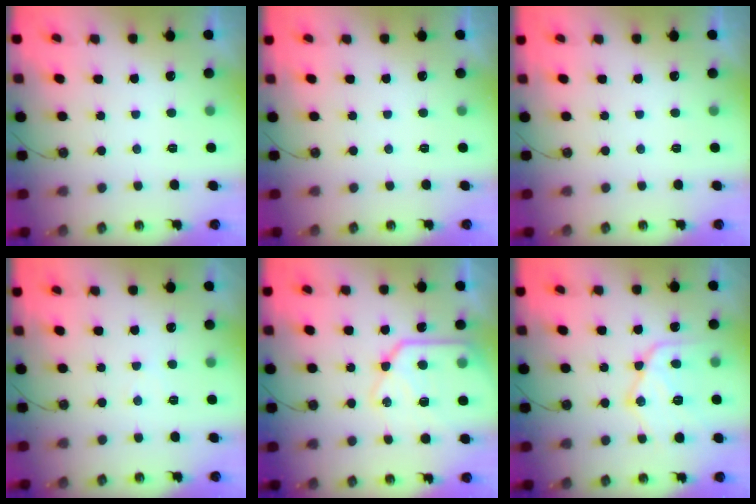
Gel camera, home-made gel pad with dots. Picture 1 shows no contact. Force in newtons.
{"total": 0.0}
{"total": 0.0}
{"total": 4.0, "press": 3.9, "slide": 0.6}
{"total": 18.6, "press": 18.5, "slide": 1.7}
{"total": 16.0, "press": 16.0, "slide": 1.6}